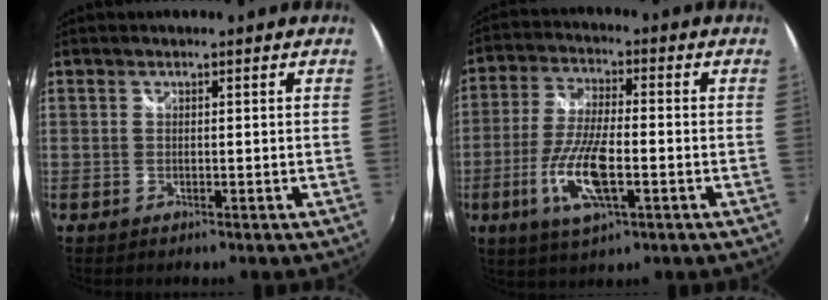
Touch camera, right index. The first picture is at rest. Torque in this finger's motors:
{"motor_torque": [0.45, -0.26, 0.20, 0.16]}